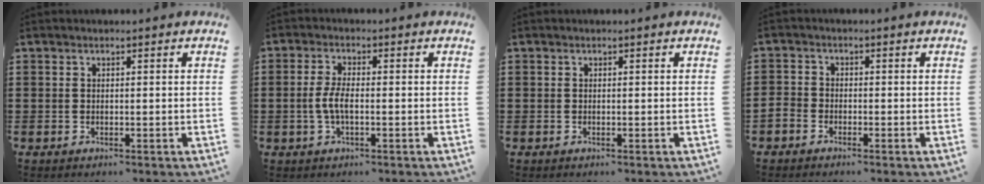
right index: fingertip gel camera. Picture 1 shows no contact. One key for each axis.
{"total": 3.9, "fx": -0.8, "fy": 1.3, "fz": 3.6, "tx": -0.093, "ty": -0.006, "tz": -0.024}
{"total": 0.0}
{"total": 1.9, "fx": -1.7, "fy": 0.9, "fz": 0.2, "tx": -0.016, "ty": 0.002, "tz": -0.040}